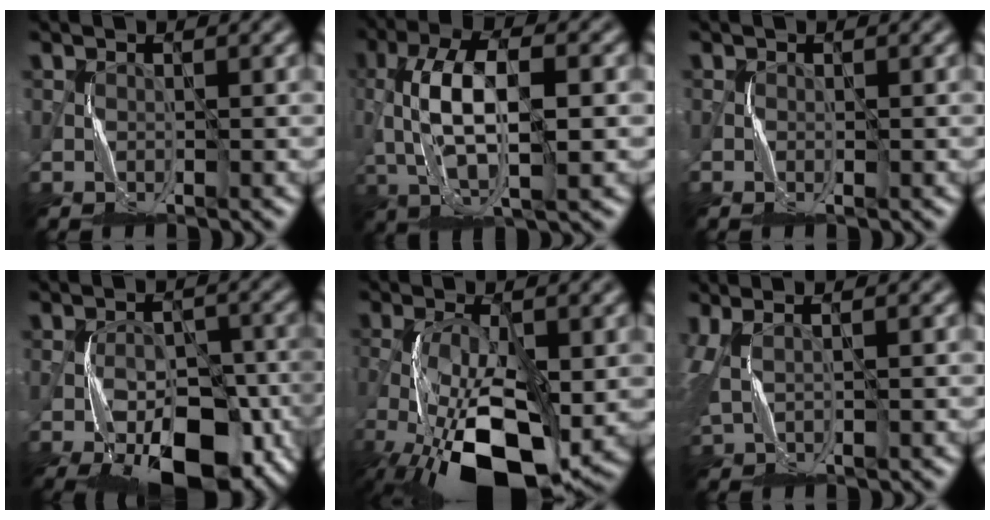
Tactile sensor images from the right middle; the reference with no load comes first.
{"total": 8.7, "force": [0.1, 3.9, 7.8], "torque": [-0.149, 0.007, 0.001]}
{"total": 0.0}
{"total": 12.3, "force": [-6.5, 5.4, 8.9], "torque": [-0.138, -0.016, -0.097]}
{"total": 13.4, "force": [-5.3, 5.5, 11.0], "torque": [-0.208, -0.030, -0.090]}
{"total": 4.0, "force": [1.6, 1.6, 3.2], "torque": [-0.076, 0.008, 0.032]}